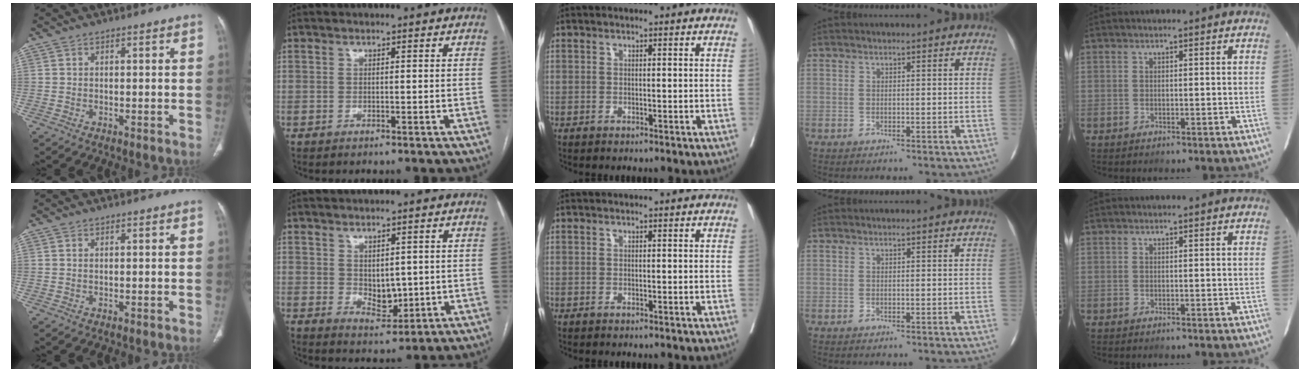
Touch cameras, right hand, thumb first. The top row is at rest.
{"index": {"total": 4.7, "force": [0.4, 3.0, 3.5], "torque": [-0.056, -0.007, 0.021]}}